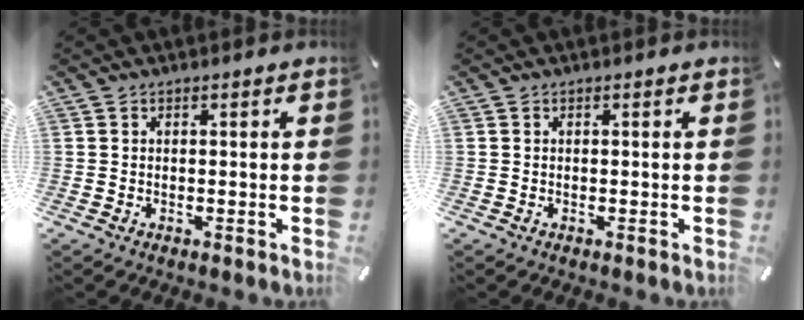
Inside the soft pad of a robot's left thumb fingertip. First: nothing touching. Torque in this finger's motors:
{"motor_torque": [0.02, 0.06, -0.08, 0.06, 0.01]}